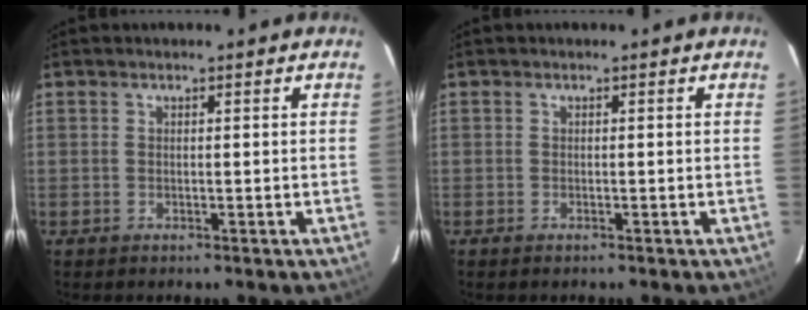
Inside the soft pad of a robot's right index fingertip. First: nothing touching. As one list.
[{"total": 0.5, "force": [-0.5, 0.2, 0.2], "torque": [-0.006, -0.003, -0.009]}]